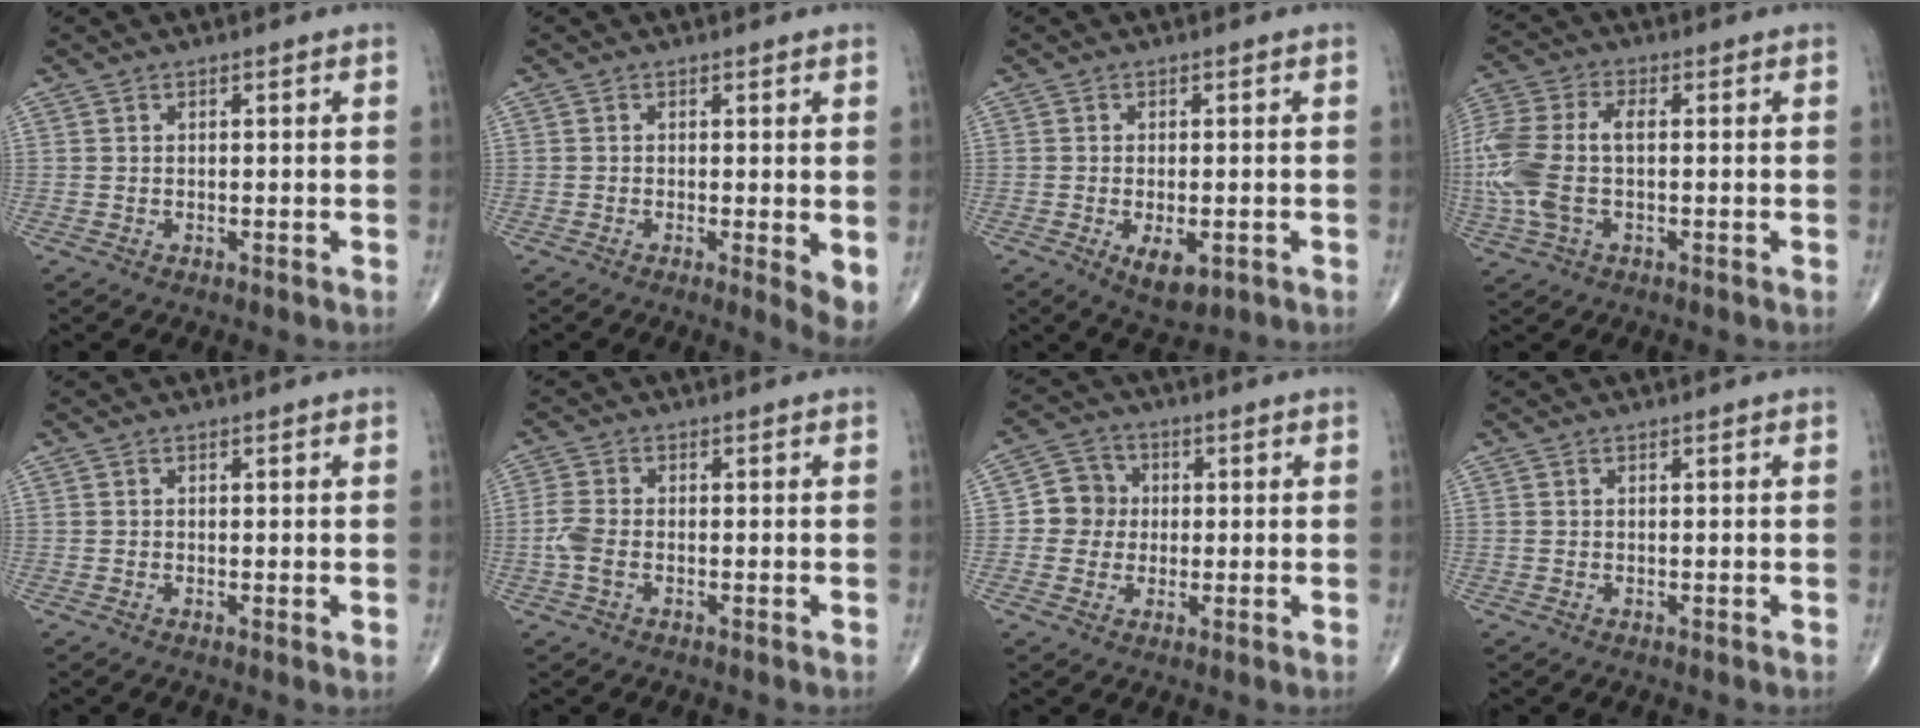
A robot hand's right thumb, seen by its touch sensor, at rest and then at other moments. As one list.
[{"total": 3.8, "force": [-0.3, 0.9, 3.7], "torque": [-0.053, -0.012, -0.009]}, {"total": 5.3, "force": [-1.8, 2.5, 4.3], "torque": [-0.065, -0.007, -0.021]}, {"total": 13.9, "force": [-0.7, 7.3, 11.8], "torque": [-0.302, 0.018, -0.014]}, {"total": 0.6, "force": [-0.1, 0.0, 0.6], "torque": [-0.012, -0.003, -0.005]}, {"total": 3.8, "force": [-1.0, 2.0, 3.0], "torque": [-0.081, 0.006, -0.025]}, {"total": 6.1, "force": [0.0, 5.9, 1.8], "torque": [0.001, 0.011, -0.010]}, {"total": 0.0}]